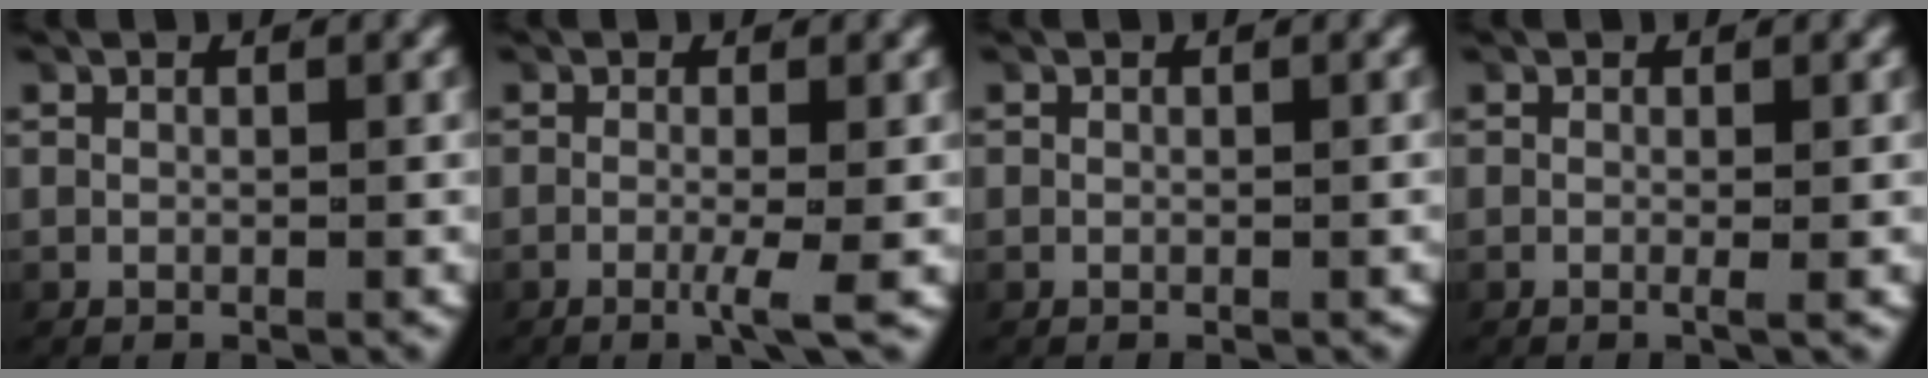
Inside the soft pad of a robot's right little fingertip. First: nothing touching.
{"total": 2.3, "force": [-0.8, 0.1, 2.1], "torque": [-0.036, -0.004, -0.020]}
{"total": 0.5, "force": [-0.4, 0.3, 0.0], "torque": [-0.001, -0.004, -0.003]}
{"total": 0.6, "force": [0.0, -0.1, 0.6], "torque": [-0.010, -0.002, -0.005]}